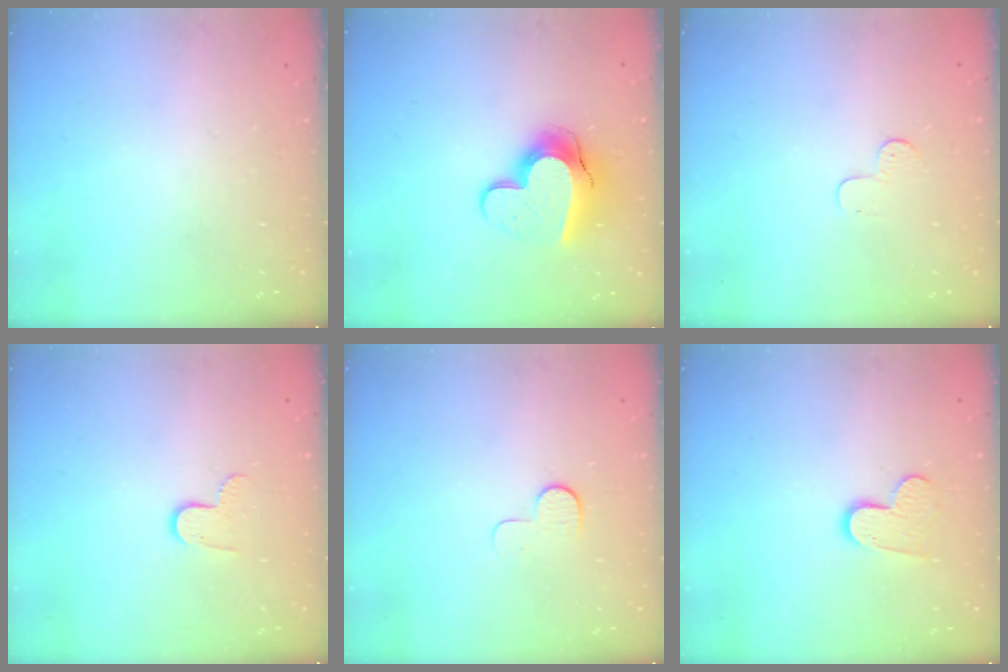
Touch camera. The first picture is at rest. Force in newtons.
{"total": 13.1, "press": 13.0, "slide": 1.2}
{"total": 3.9, "press": 3.9, "slide": 0.4}
{"total": 5.8, "press": 5.8, "slide": 0.5}
{"total": 7.6, "press": 7.5, "slide": 0.7}
{"total": 8.5, "press": 8.5, "slide": 0.5}